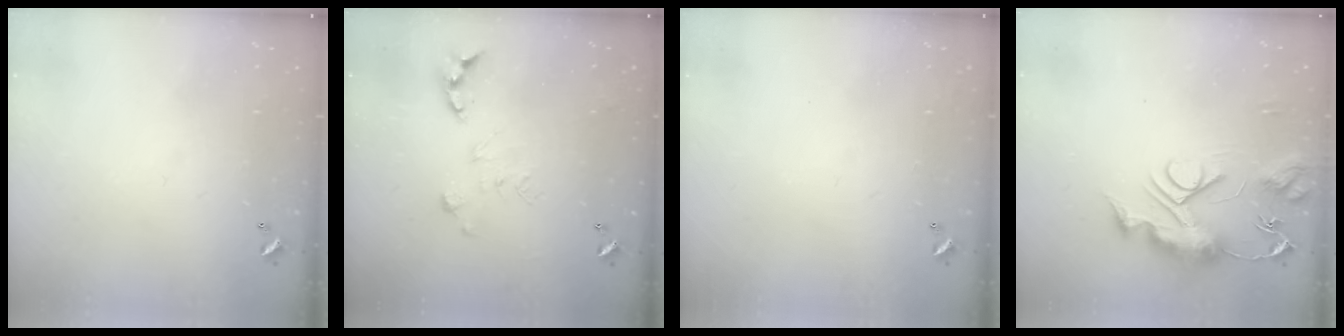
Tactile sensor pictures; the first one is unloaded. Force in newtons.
{"total": 0.0}
{"total": 0.0}
{"total": 10.7, "press": 10.7, "slide": 1.1}